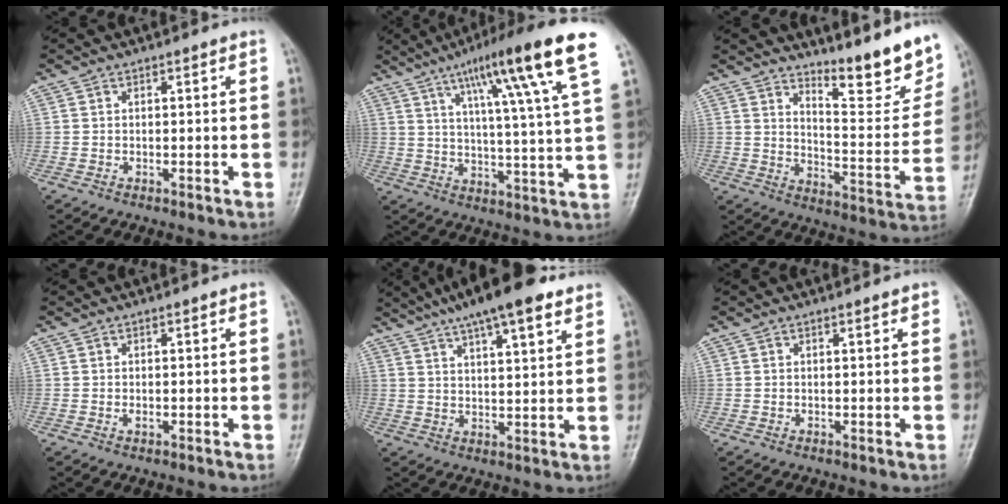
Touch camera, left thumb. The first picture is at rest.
{"total": 19.0, "force": [10.1, 1.3, 16.0], "torque": [-0.236, -0.027, 0.149]}
{"total": 16.1, "force": [12.1, 3.9, 9.9], "torque": [-0.099, -0.099, 0.178]}
{"total": 0.8, "force": [0.3, 0.4, 0.7], "torque": [-0.008, -0.002, 0.007]}
{"total": 15.0, "force": [10.3, 3.8, 10.2], "torque": [-0.144, -0.019, 0.163]}
{"total": 1.1, "force": [0.9, 0.1, 0.6], "torque": [-0.006, -0.005, 0.012]}